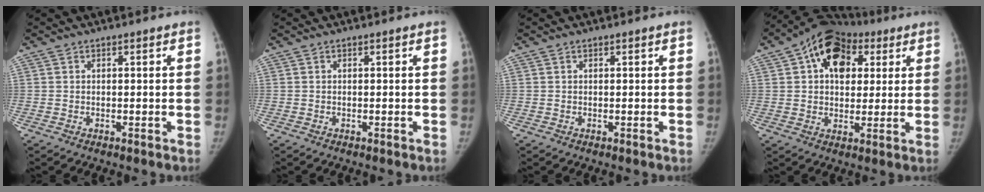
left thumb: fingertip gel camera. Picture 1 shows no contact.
{"total": 0.0}
{"total": 0.0}
{"total": 14.3, "force": [5.2, 9.8, 9.1], "torque": [-0.105, 0.010, 0.076]}